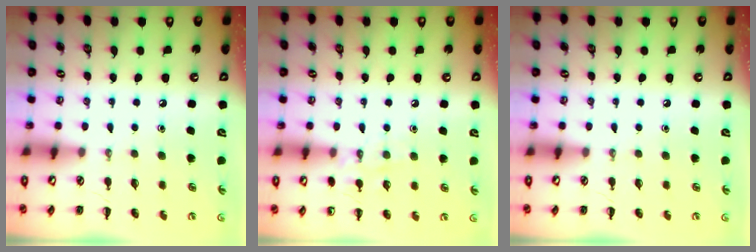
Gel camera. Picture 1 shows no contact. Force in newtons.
{"total": 7.7, "press": 7.6, "slide": 1.5}
{"total": 0.0}